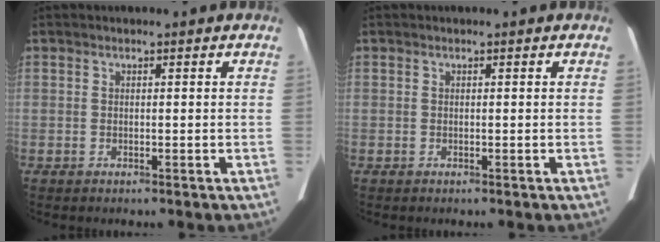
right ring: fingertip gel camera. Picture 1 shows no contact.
{"total": 0.0}